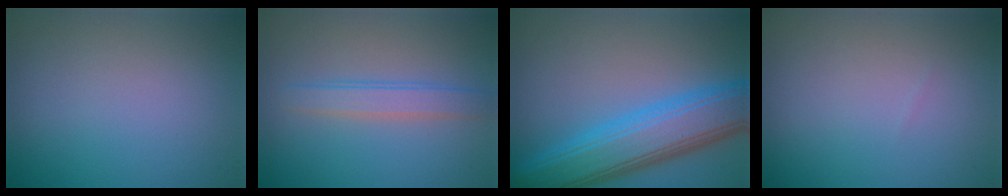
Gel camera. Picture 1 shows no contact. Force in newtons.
{"total": 2.4, "press": 2.4, "slide": 0.2}
{"total": 8.4, "press": 8.3, "slide": 0.2}
{"total": 0.0}